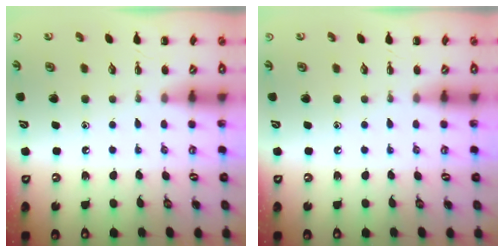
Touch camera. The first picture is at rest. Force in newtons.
{"total": 0.0}